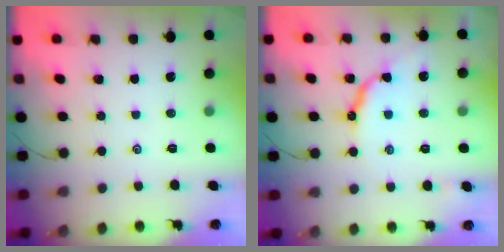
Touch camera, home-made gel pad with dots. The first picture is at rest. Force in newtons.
{"total": 10.0, "press": 10.0, "slide": 0.8}